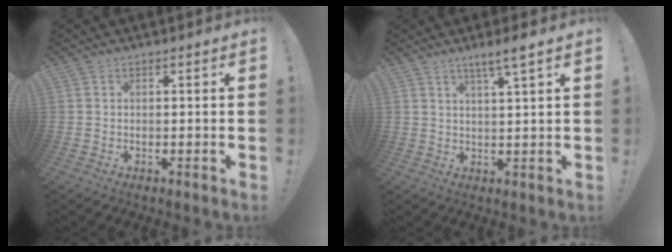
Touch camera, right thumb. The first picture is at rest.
{"total": 5.1, "force": [3.3, -0.3, 3.9], "torque": [-0.062, -0.018, 0.051]}